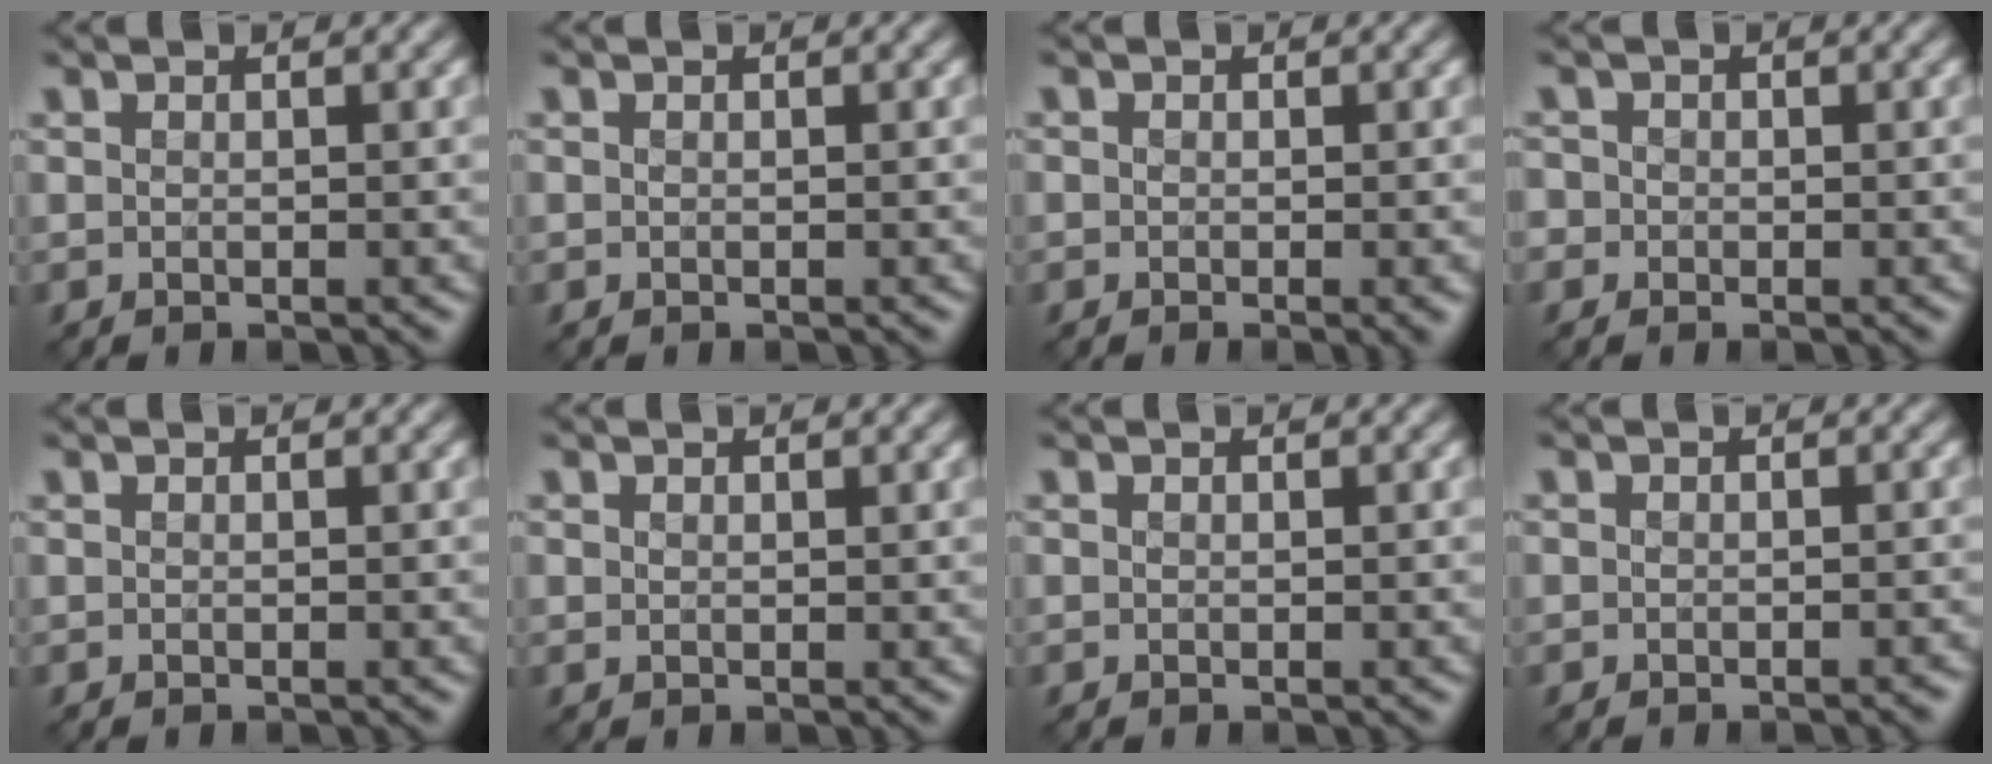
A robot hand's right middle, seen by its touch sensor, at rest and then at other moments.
{"total": 0.0}
{"total": 1.0, "force": [-0.3, 0.8, 0.5], "torque": [0.000, -0.002, -0.012]}
{"total": 1.8, "force": [0.1, 1.7, 0.6], "torque": [0.003, 0.014, -0.015]}
{"total": 0.0}
{"total": 0.6, "force": [0.3, 0.5, 0.2], "torque": [-0.006, -0.002, 0.007]}
{"total": 0.0}
{"total": 0.8, "force": [-0.5, 0.7, -0.1], "torque": [0.010, -0.004, -0.009]}